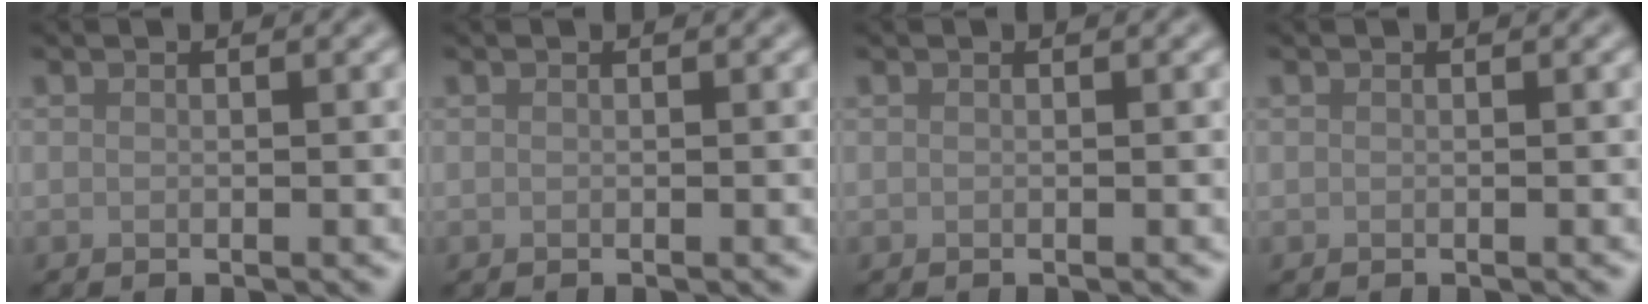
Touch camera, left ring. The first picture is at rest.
{"total": 0.0}
{"total": 0.0}
{"total": 0.0}